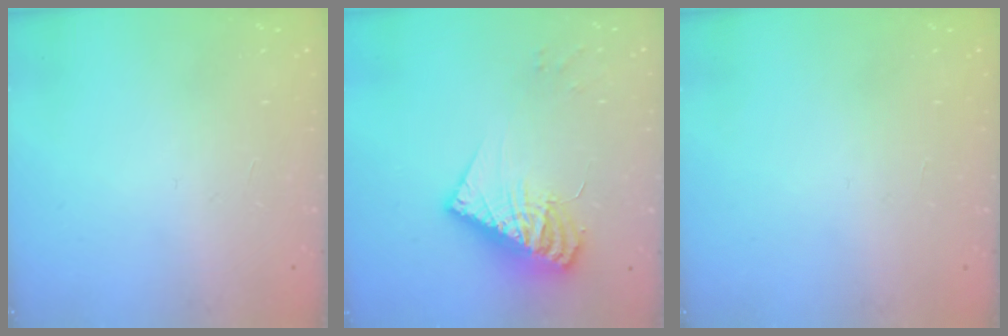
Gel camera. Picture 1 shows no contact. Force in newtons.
{"total": 13.8, "press": 13.7, "slide": 1.4}
{"total": 0.0}